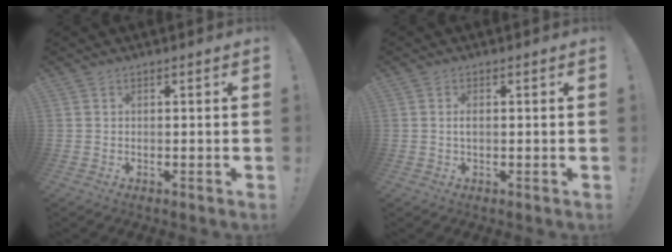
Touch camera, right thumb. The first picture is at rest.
{"total": 1.3, "force": [-0.1, 0.5, 1.2], "torque": [-0.027, 0.004, -0.002]}